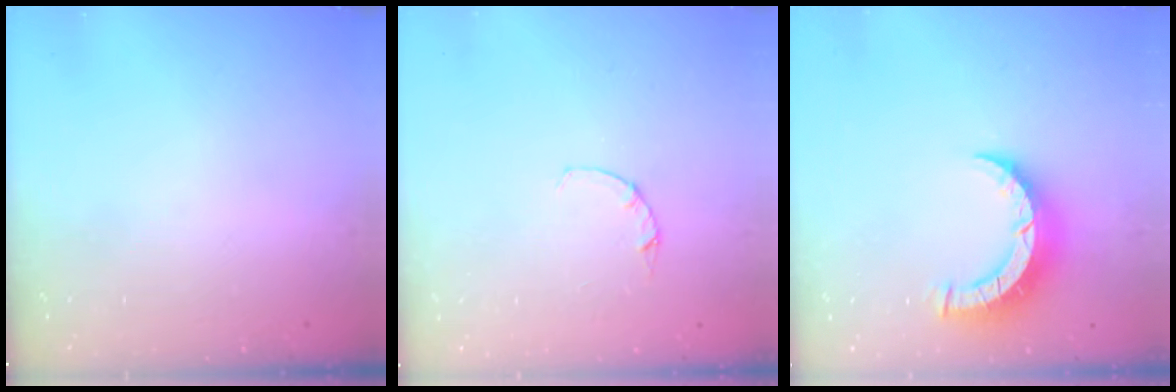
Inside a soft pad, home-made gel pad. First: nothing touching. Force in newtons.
{"total": 1.2, "press": 1.1, "slide": 0.3}
{"total": 7.9, "press": 7.9, "slide": 1.0}